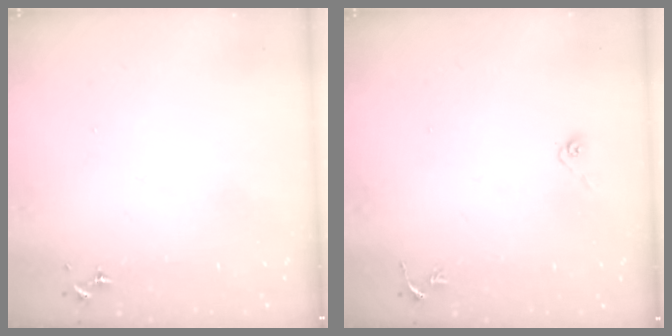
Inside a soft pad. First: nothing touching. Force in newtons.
{"total": 4.0, "press": 3.3, "slide": 2.2}